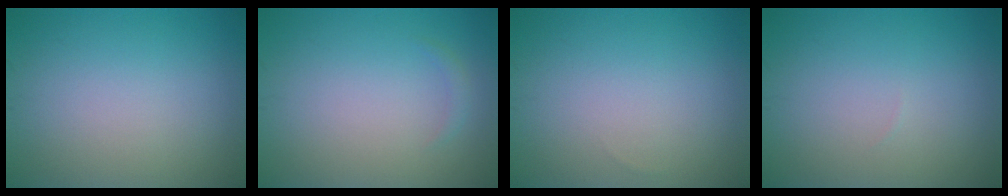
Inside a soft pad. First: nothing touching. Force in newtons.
{"total": 0.7, "press": 0.7, "slide": 0.1}
{"total": 0.0}
{"total": 0.0}